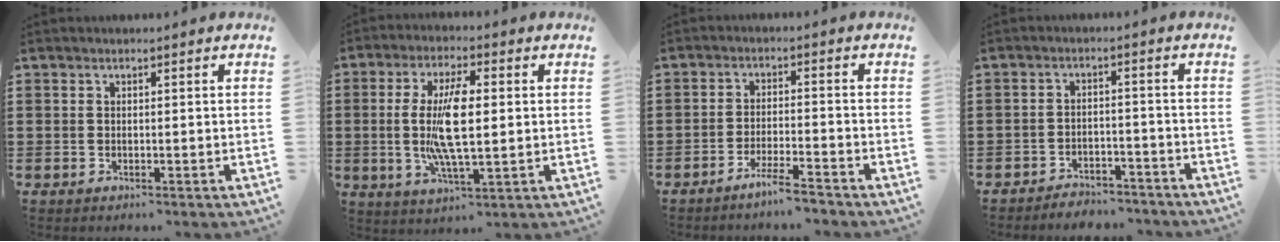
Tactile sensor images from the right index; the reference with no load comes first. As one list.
[{"total": 10.2, "force": [0.3, 3.1, 9.7], "torque": [-0.203, -0.007, 0.001]}, {"total": 4.2, "force": [-3.9, -0.2, 1.8], "torque": [-0.037, -0.004, -0.076]}, {"total": 3.4, "force": [-3.3, 0.5, 0.0], "torque": [-0.006, 0.002, -0.069]}]